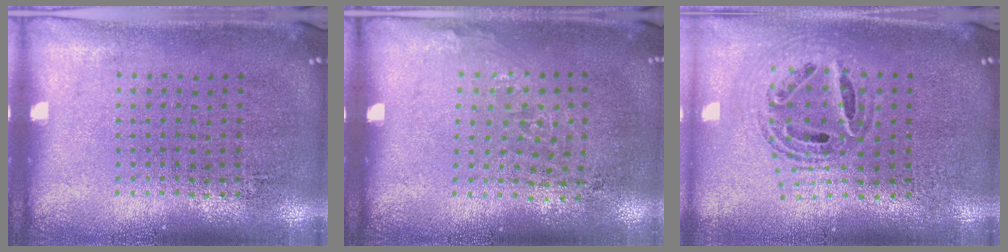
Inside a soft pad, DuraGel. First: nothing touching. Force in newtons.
{"total": 1.0, "press": 0.8, "slide": 0.6}
{"total": 0.9, "press": 0.9, "slide": 0.2}